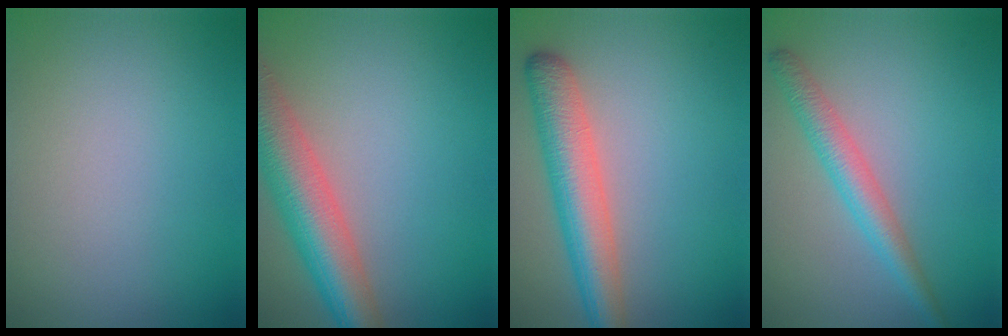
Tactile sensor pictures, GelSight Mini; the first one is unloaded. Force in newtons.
{"total": 7.6, "press": 7.6, "slide": 0.4}
{"total": 5.6, "press": 5.6, "slide": 0.2}
{"total": 3.0, "press": 3.0, "slide": 0.1}